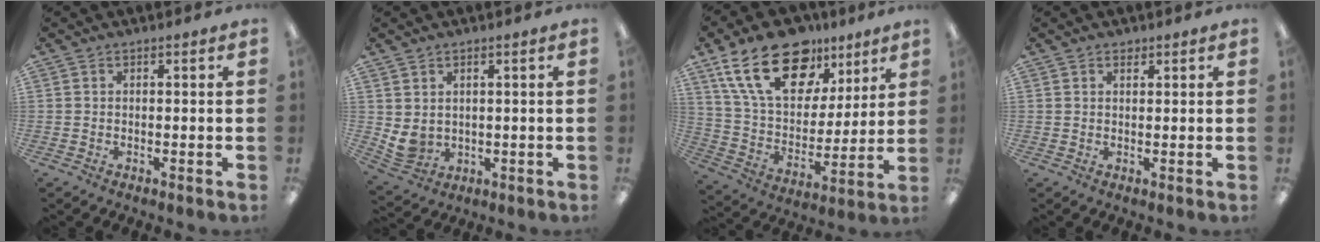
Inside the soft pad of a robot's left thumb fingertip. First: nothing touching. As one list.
[{"total": 4.2, "force": [1.7, 3.5, 1.7], "torque": [-0.052, -0.012, 0.034]}, {"total": 22.7, "force": [13.7, 12.9, 12.8], "torque": [-0.220, -0.061, 0.248]}, {"total": 1.1, "force": [0.9, 0.7, 0.0], "torque": [0.007, -0.003, 0.015]}]